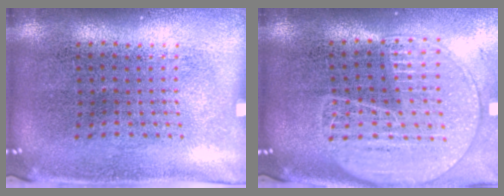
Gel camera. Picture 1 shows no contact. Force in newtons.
{"total": 2.0, "press": 1.8, "slide": 0.8}